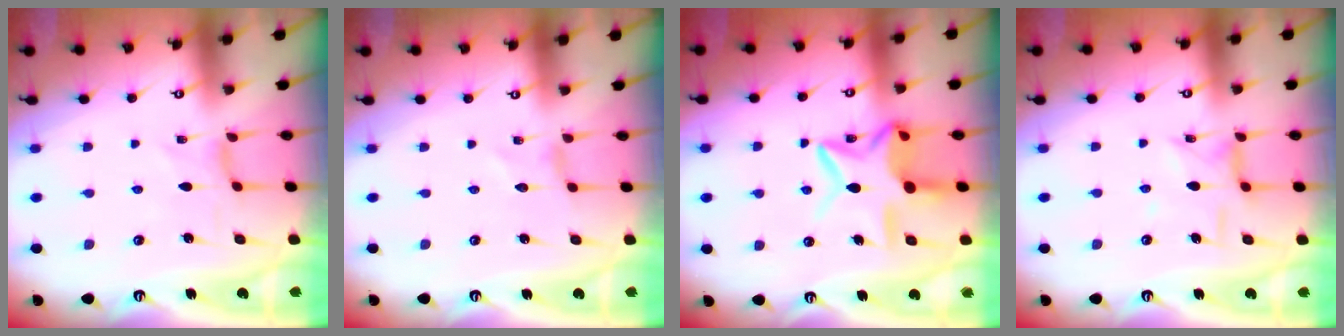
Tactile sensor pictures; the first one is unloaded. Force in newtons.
{"total": 0.0}
{"total": 14.1, "press": 14.0, "slide": 1.2}
{"total": 5.8, "press": 5.7, "slide": 0.5}